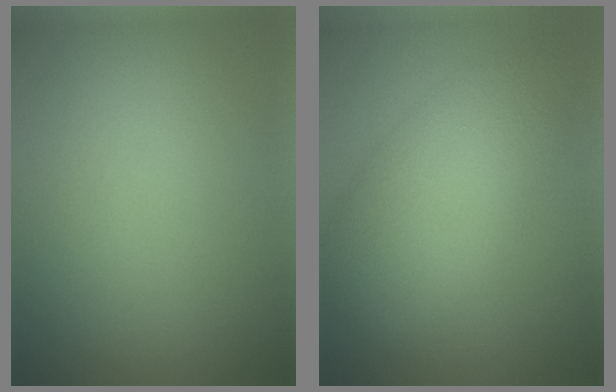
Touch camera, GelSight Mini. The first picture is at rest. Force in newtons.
{"total": 7.5, "press": 7.5, "slide": 0.1}